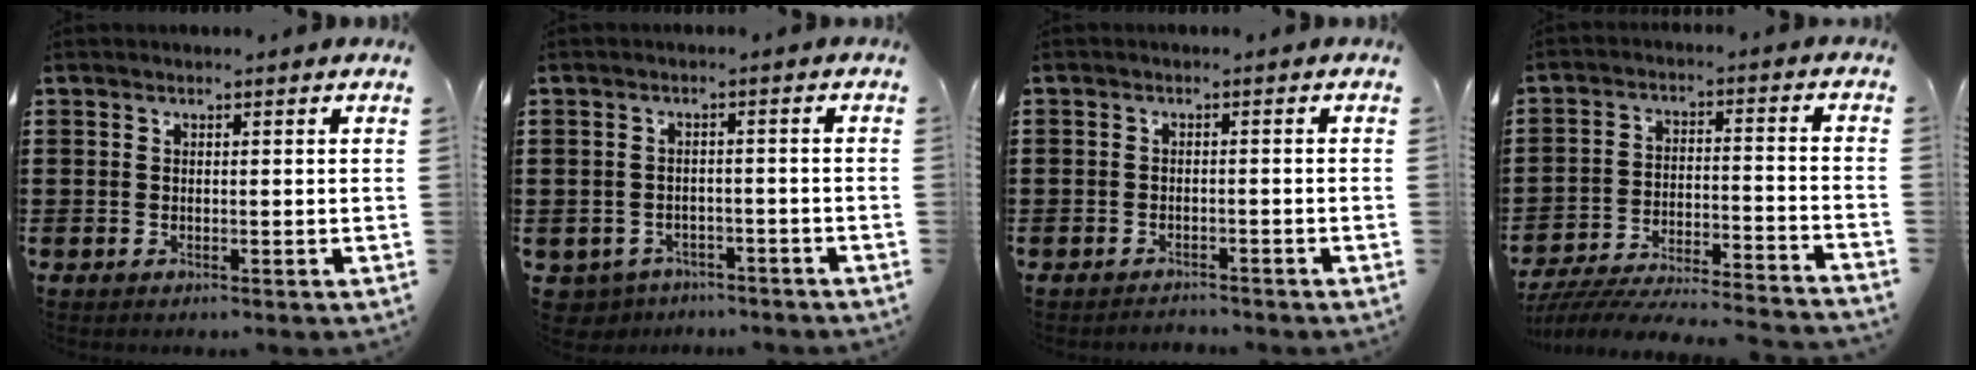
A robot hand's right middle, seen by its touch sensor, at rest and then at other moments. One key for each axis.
{"total": 2.6, "fx": -2.5, "fy": 0.7, "fz": -0.2, "tx": -0.015, "ty": -0.004, "tz": -0.058}
{"total": 1.8, "fx": -1.7, "fy": 0.2, "fz": -0.3, "tx": -0.001, "ty": 0.000, "tz": -0.040}
{"total": 5.8, "fx": -5.6, "fy": 0.0, "fz": 1.5, "tx": -0.035, "ty": -0.011, "tz": -0.114}